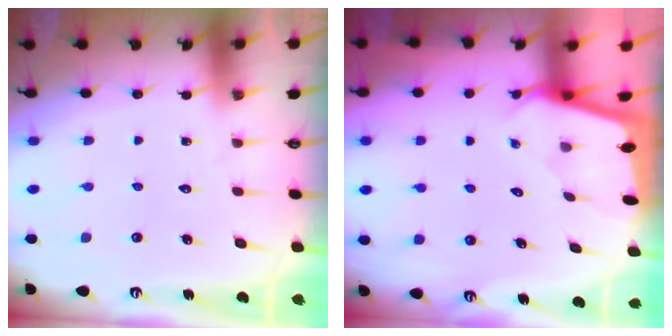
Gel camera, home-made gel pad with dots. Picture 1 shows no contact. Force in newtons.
{"total": 1.6, "press": 1.6, "slide": 0.2}